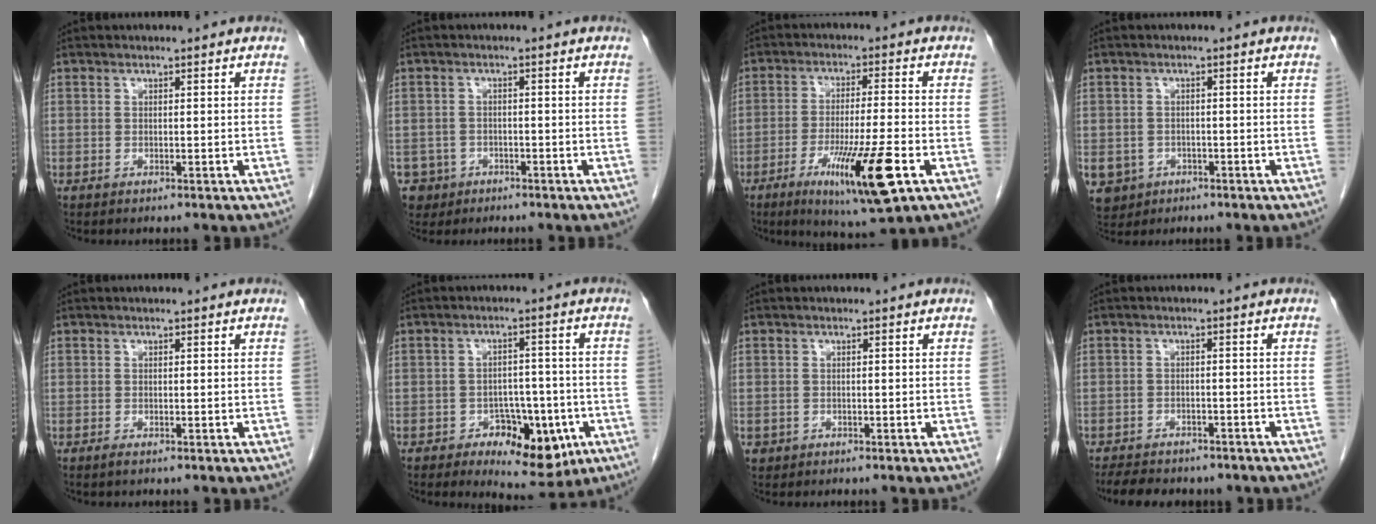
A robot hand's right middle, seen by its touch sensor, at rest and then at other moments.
{"total": 4.1, "force": [-2.1, 3.5, -0.1], "torque": [0.005, 0.011, -0.035]}
{"total": 12.6, "force": [-5.4, 0.7, 11.4], "torque": [-0.199, -0.032, -0.083]}
{"total": 6.5, "force": [-2.8, 5.7, 1.5], "torque": [-0.038, 0.003, -0.038]}
{"total": 0.5, "force": [-0.4, 0.1, 0.4], "torque": [-0.009, -0.001, -0.006]}
{"total": 9.0, "force": [-3.9, 4.8, 6.4], "torque": [-0.078, 0.009, -0.045]}
{"total": 1.0, "force": [-0.4, 0.8, 0.1], "torque": [-0.004, 0.005, -0.003]}
{"total": 10.1, "force": [-8.4, 3.8, 4.2], "torque": [-0.081, 0.000, -0.105]}